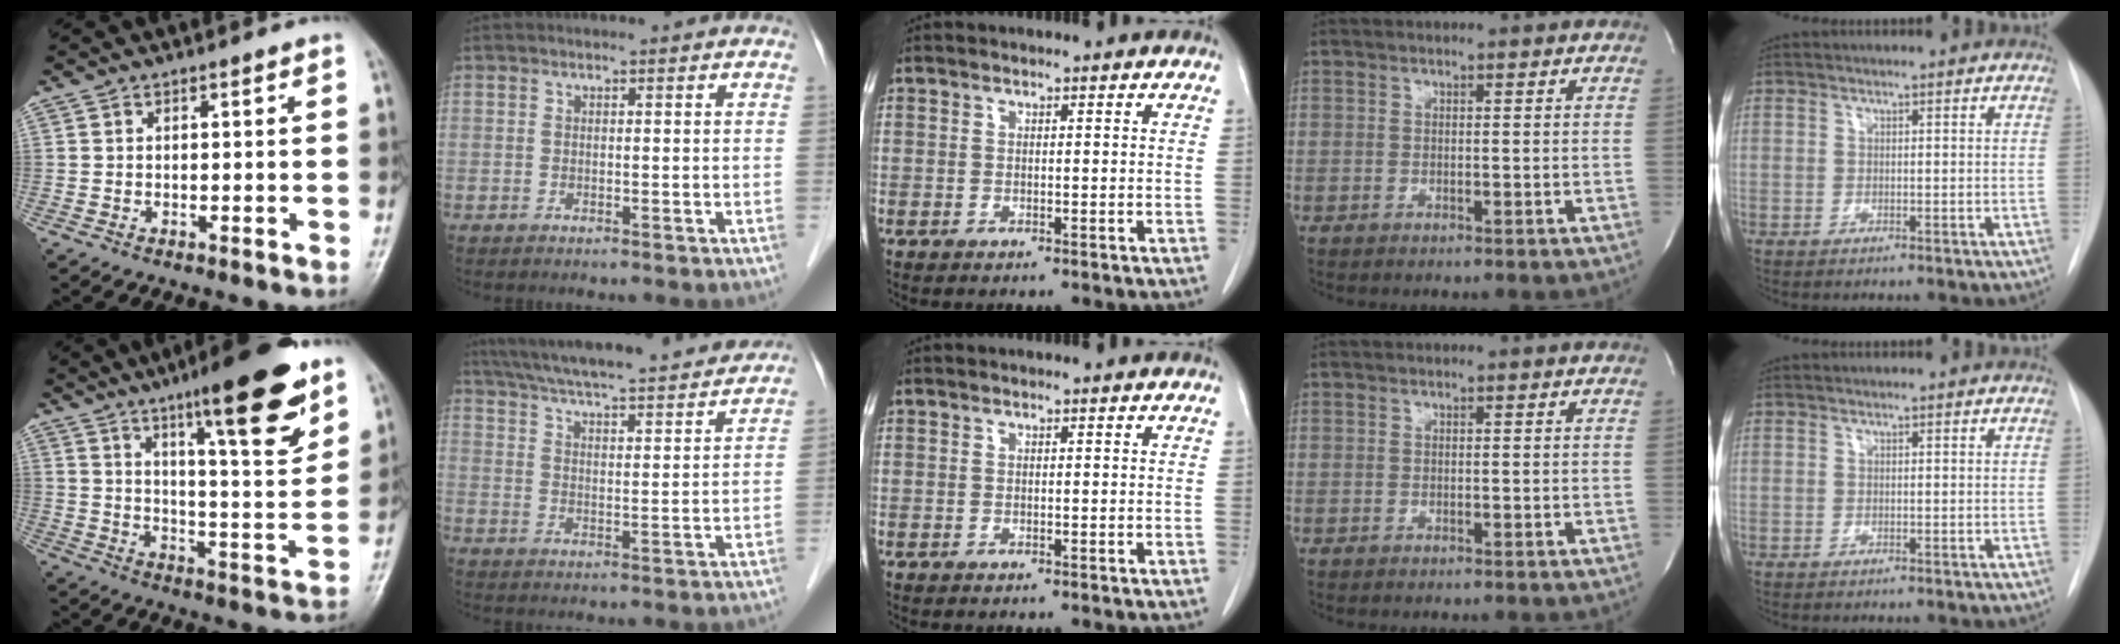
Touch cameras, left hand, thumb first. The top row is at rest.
{"thumb": {"total": 18.9, "force": [11.5, 3.8, 14.6], "torque": [-0.186, -0.060, 0.175]}, "index": {"total": 23.3, "force": [21.0, 2.2, 9.9], "torque": [-0.166, 0.013, 0.292]}}